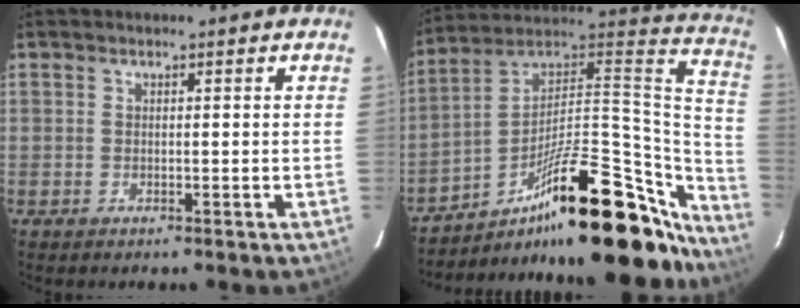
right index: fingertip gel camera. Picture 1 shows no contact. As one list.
[{"total": 33.3, "force": [-22.6, 10.4, 22.2], "torque": [-0.292, 0.039, -0.344]}]